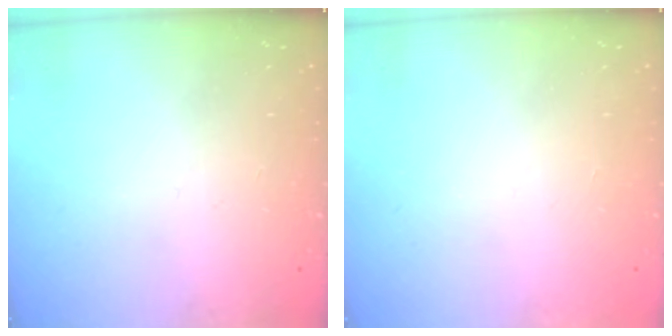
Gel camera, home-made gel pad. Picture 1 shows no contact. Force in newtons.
{"total": 1.5, "press": 1.5, "slide": 0.1}